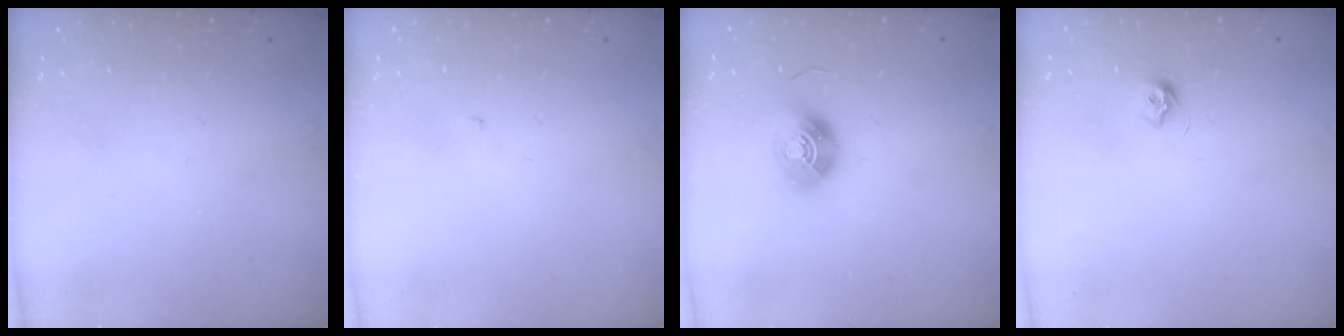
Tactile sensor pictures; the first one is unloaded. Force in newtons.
{"total": 1.8, "press": 1.8, "slide": 0.2}
{"total": 10.4, "press": 10.4, "slide": 0.3}
{"total": 6.4, "press": 6.3, "slide": 0.6}